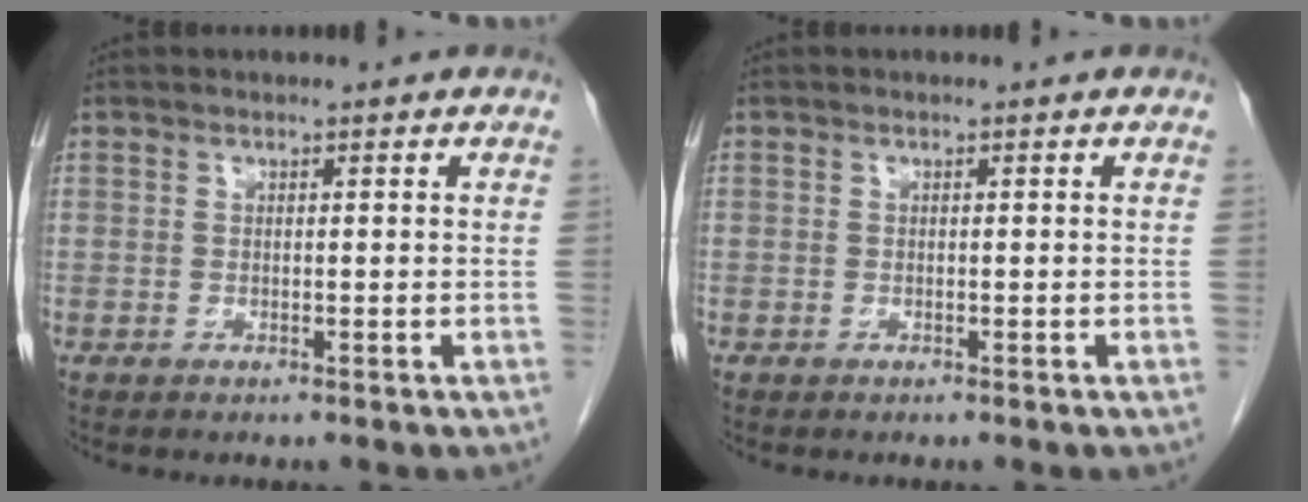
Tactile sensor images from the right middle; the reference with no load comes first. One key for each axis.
{"total": 0.0}